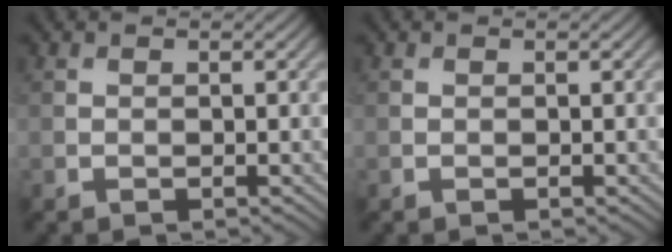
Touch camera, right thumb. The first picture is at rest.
{"total": 0.0}